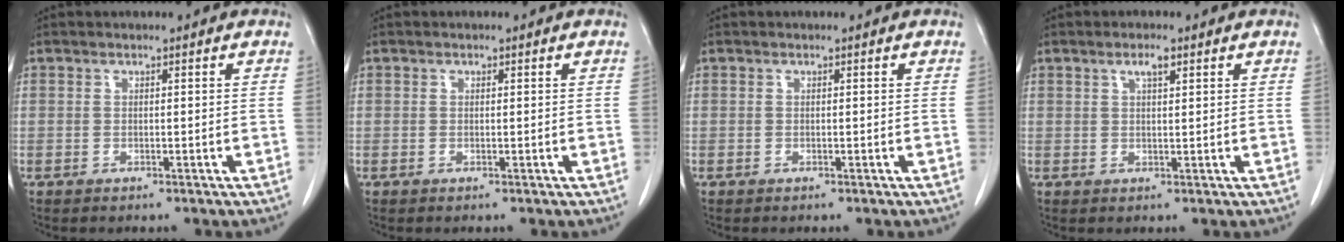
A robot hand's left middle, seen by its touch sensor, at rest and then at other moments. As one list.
[{"total": 0.0}, {"total": 0.0}, {"total": 2.3, "force": [1.3, 0.5, 1.8], "torque": [-0.034, 0.003, 0.023]}]